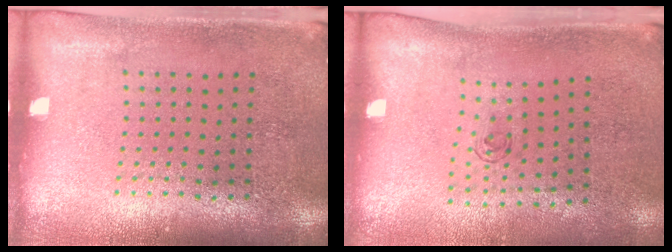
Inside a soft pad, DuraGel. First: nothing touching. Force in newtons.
{"total": 0.7, "press": 0.2, "slide": 0.6}